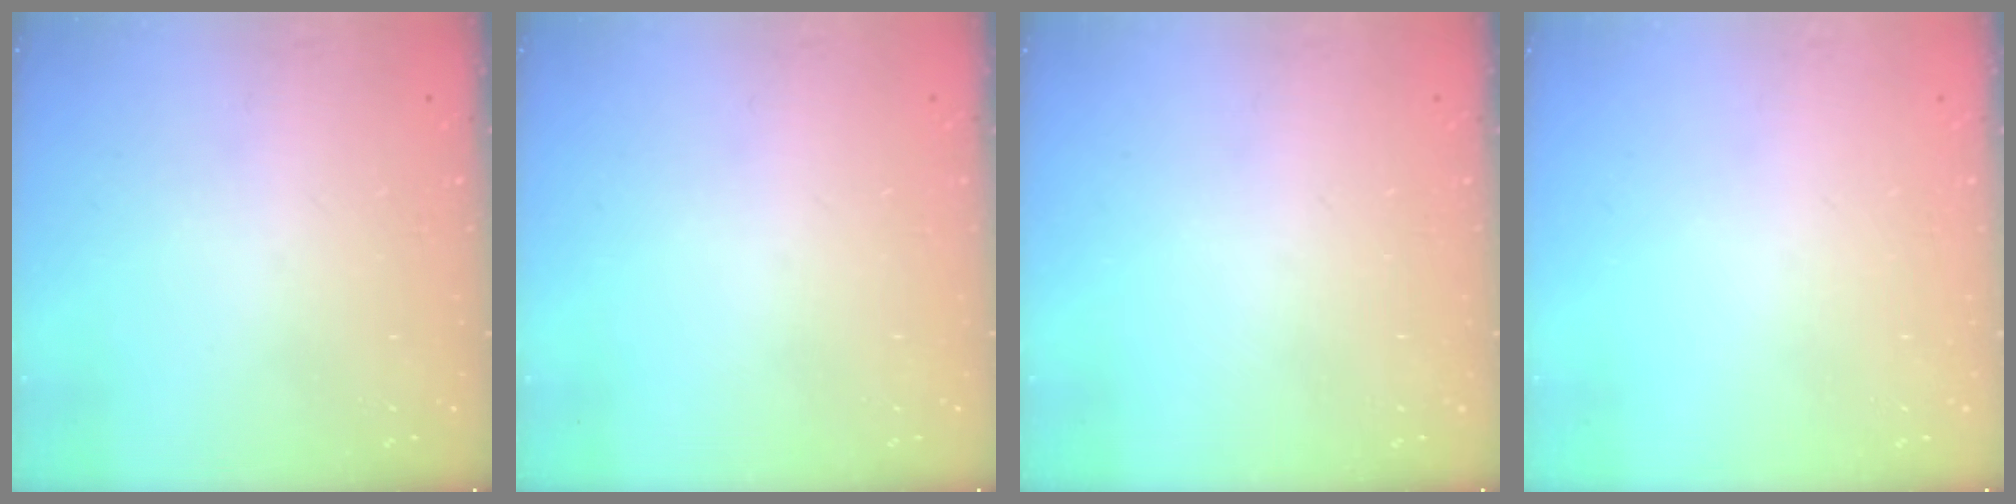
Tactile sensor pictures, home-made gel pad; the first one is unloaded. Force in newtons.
{"total": 0.0}
{"total": 0.0}
{"total": 0.0}